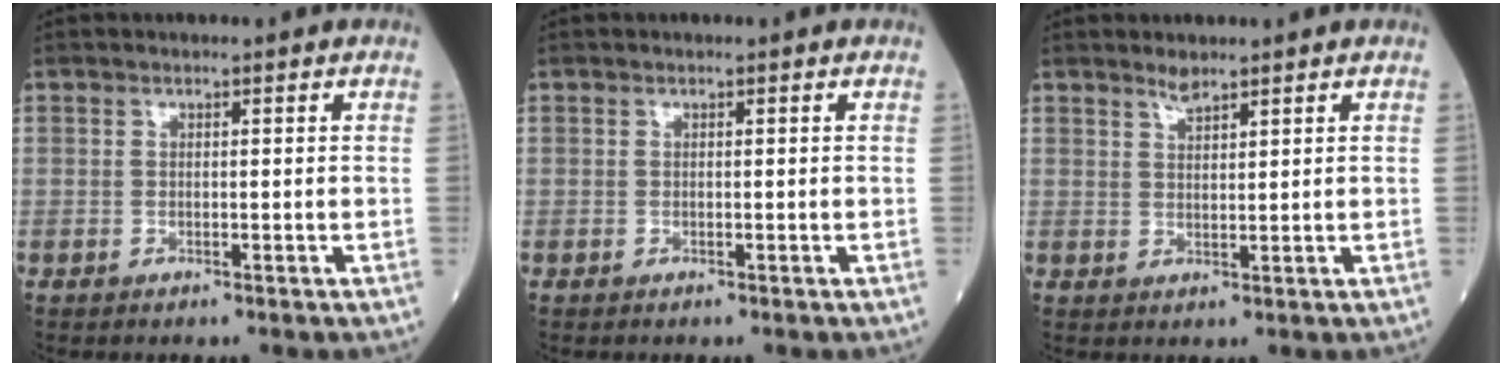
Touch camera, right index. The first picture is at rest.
{"total": 0.0}
{"total": 2.0, "force": [1.8, 0.3, 0.8], "torque": [-0.018, -0.001, 0.035]}